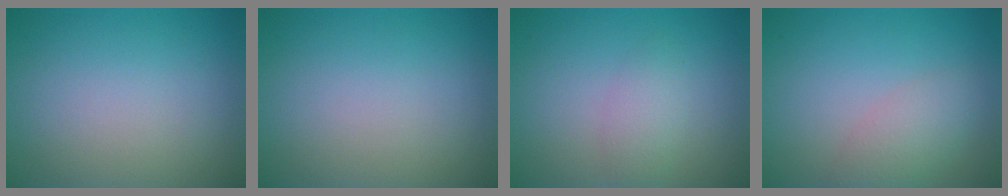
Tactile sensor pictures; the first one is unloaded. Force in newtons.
{"total": 0.0}
{"total": 2.0, "press": 2.0, "slide": 0.1}
{"total": 2.8, "press": 2.8, "slide": 0.1}